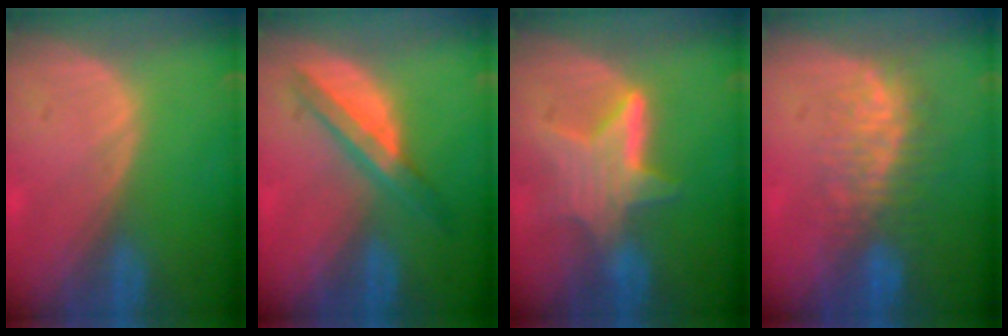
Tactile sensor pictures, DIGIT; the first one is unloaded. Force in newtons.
{"total": 5.3, "press": 5.3, "slide": 0.3}
{"total": 6.3, "press": 6.3, "slide": 0.5}
{"total": 7.6, "press": 7.1, "slide": 2.9}